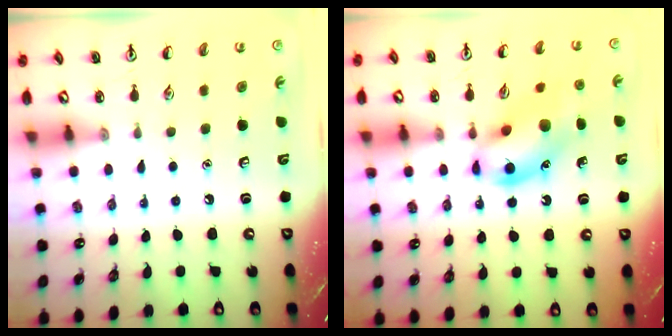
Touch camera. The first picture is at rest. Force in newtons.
{"total": 13.6, "press": 13.5, "slide": 1.5}